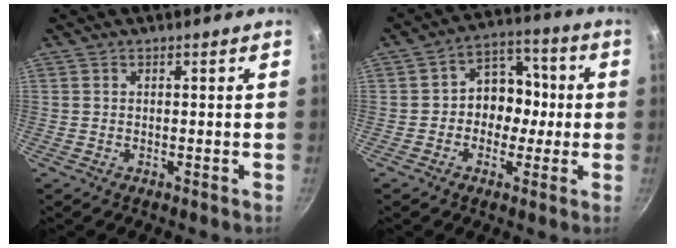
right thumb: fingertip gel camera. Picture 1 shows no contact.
{"total": 9.9, "force": [-0.7, 8.2, 5.5], "torque": [-0.016, 0.032, -0.026]}